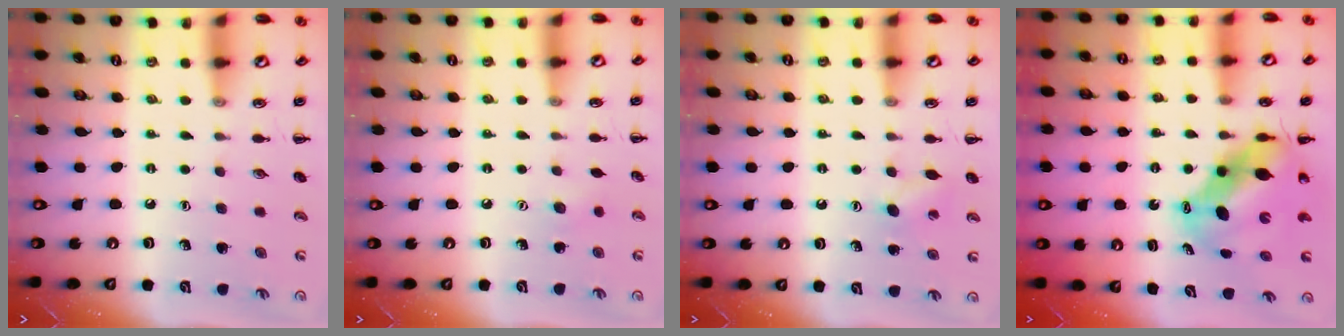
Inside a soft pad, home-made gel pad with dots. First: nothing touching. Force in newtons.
{"total": 2.8, "press": 2.8, "slide": 0.7}
{"total": 5.3, "press": 5.0, "slide": 1.5}
{"total": 10.2, "press": 9.8, "slide": 2.8}